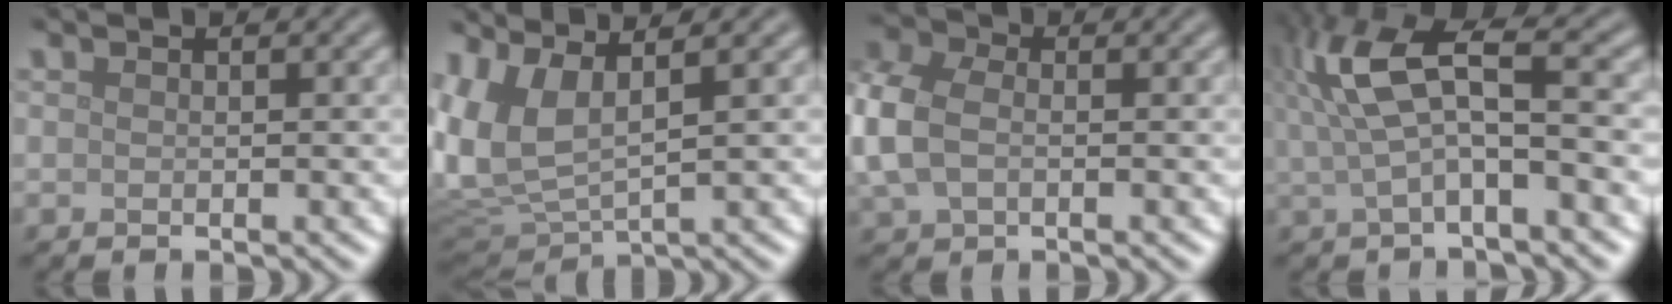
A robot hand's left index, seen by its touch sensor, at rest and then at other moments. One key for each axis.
{"total": 7.3, "fx": 2.2, "fy": 3.2, "fz": 6.2, "tx": -0.165, "ty": 0.004, "tz": 0.047}
{"total": 5.8, "fx": -0.1, "fy": 4.3, "fz": 4.0, "tx": -0.118, "ty": 0.003, "tz": -0.011}
{"total": 7.3, "fx": 1.5, "fy": 2.3, "fz": 6.7, "tx": -0.148, "ty": 0.015, "tz": 0.021}